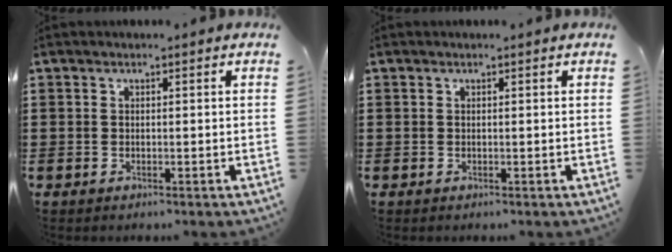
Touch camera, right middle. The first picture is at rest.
{"total": 0.0}